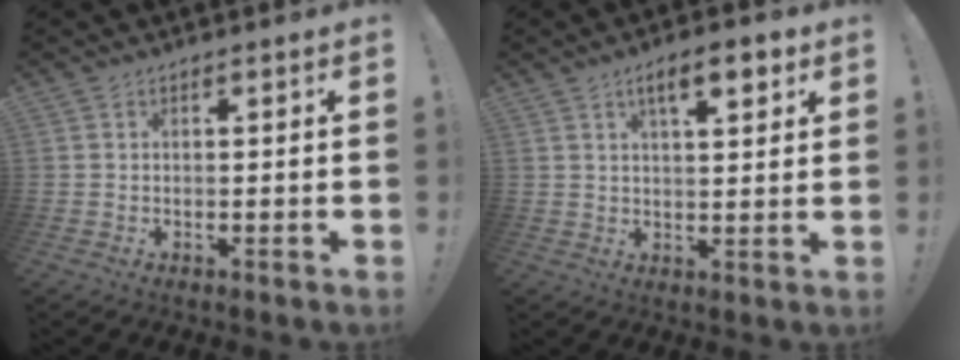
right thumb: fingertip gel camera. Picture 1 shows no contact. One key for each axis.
{"total": 8.0, "fx": 4.1, "fy": 2.6, "fz": 6.3, "tx": -0.079, "ty": -0.017, "tz": 0.061}